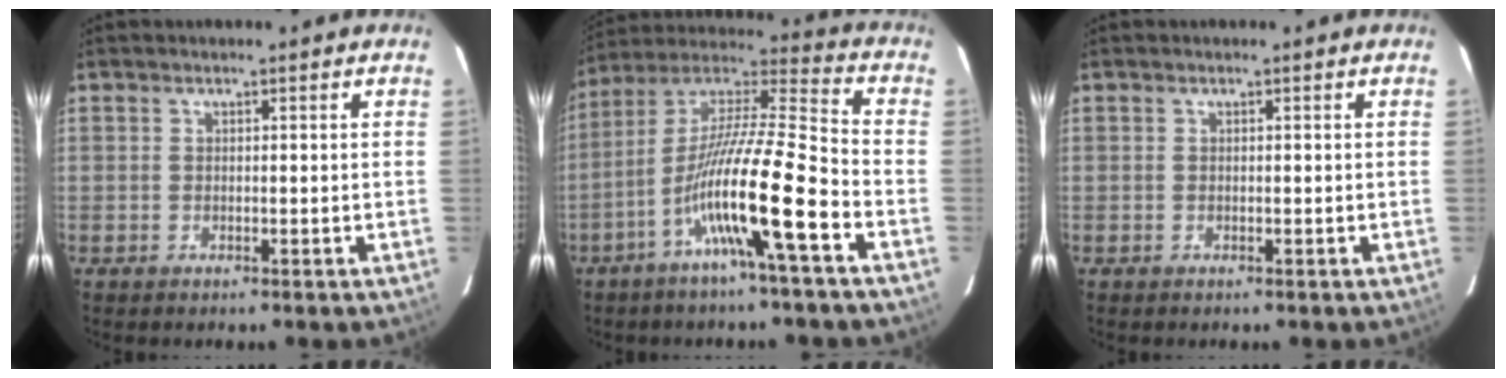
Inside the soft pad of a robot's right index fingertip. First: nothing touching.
{"total": 16.0, "force": [-6.8, -0.3, 14.5], "torque": [-0.273, 0.000, -0.130]}
{"total": 0.0}